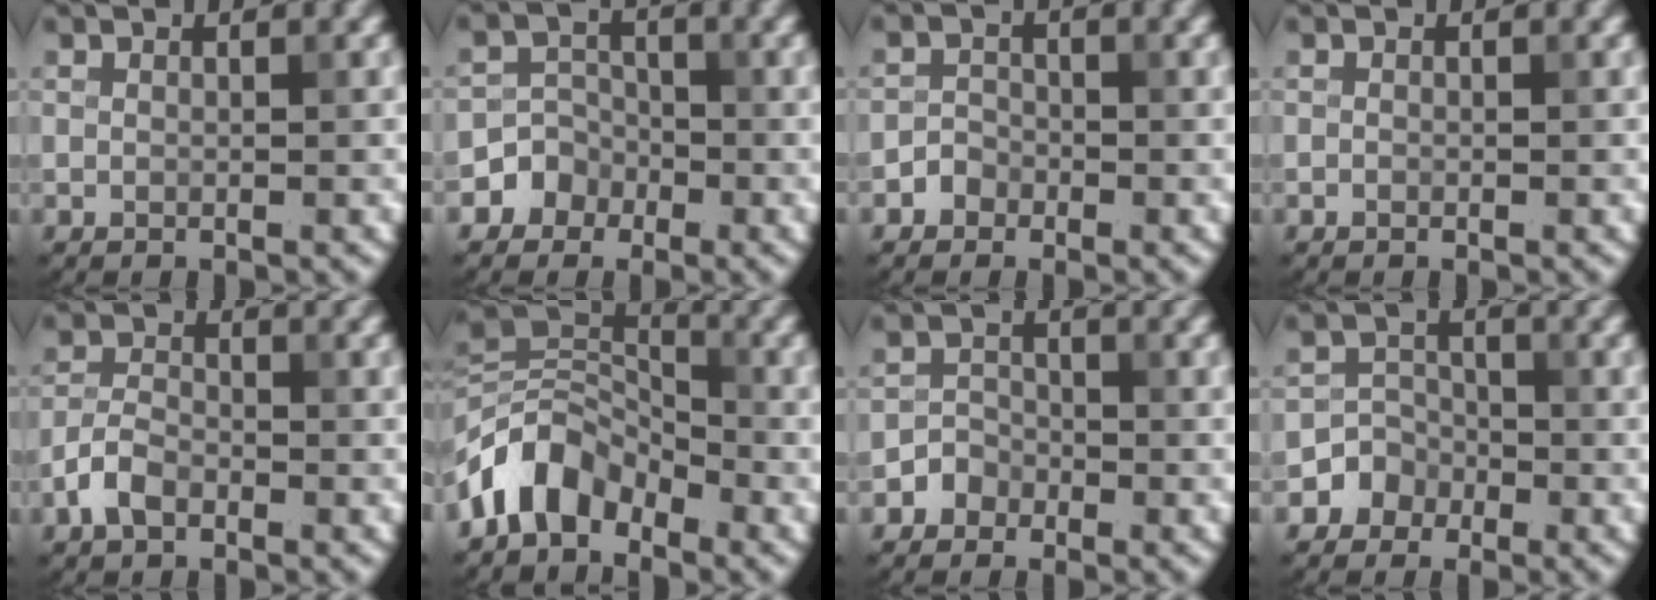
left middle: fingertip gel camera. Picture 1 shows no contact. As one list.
[{"total": 3.3, "force": [-1.7, 2.8, 0.2], "torque": [0.033, 0.009, -0.043]}, {"total": 1.3, "force": [-0.8, 1.1, 0.1], "torque": [0.006, 0.006, -0.015]}, {"total": 0.0}, {"total": 2.7, "force": [-1.6, 1.5, 1.6], "torque": [-0.030, 0.006, -0.039]}, {"total": 5.9, "force": [-3.5, 3.6, 2.9], "torque": [-0.042, 0.007, -0.082]}, {"total": 1.7, "force": [-1.0, 1.3, 0.1], "torque": [0.010, 0.009, -0.021]}, {"total": 2.9, "force": [-1.5, 2.5, 0.2], "torque": [0.029, 0.009, -0.038]}]